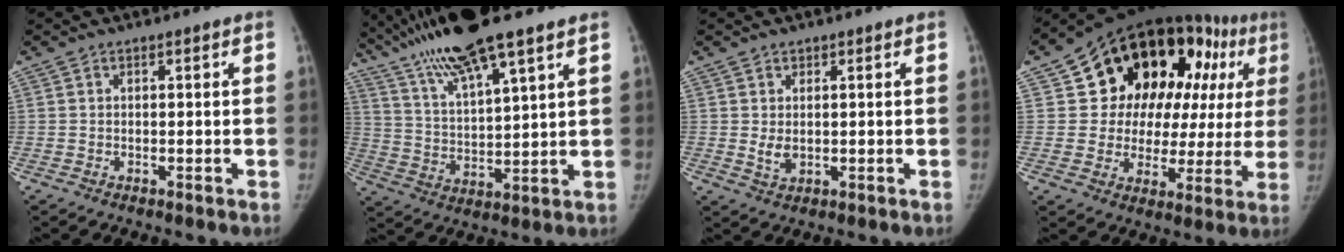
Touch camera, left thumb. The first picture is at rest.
{"total": 16.0, "force": [11.7, 1.5, 10.9], "torque": [-0.204, -0.035, 0.222]}
{"total": 2.3, "force": [0.5, 1.6, 1.7], "torque": [-0.028, -0.010, 0.019]}
{"total": 24.9, "force": [9.0, 16.0, 16.8], "torque": [-0.164, 0.025, 0.129]}